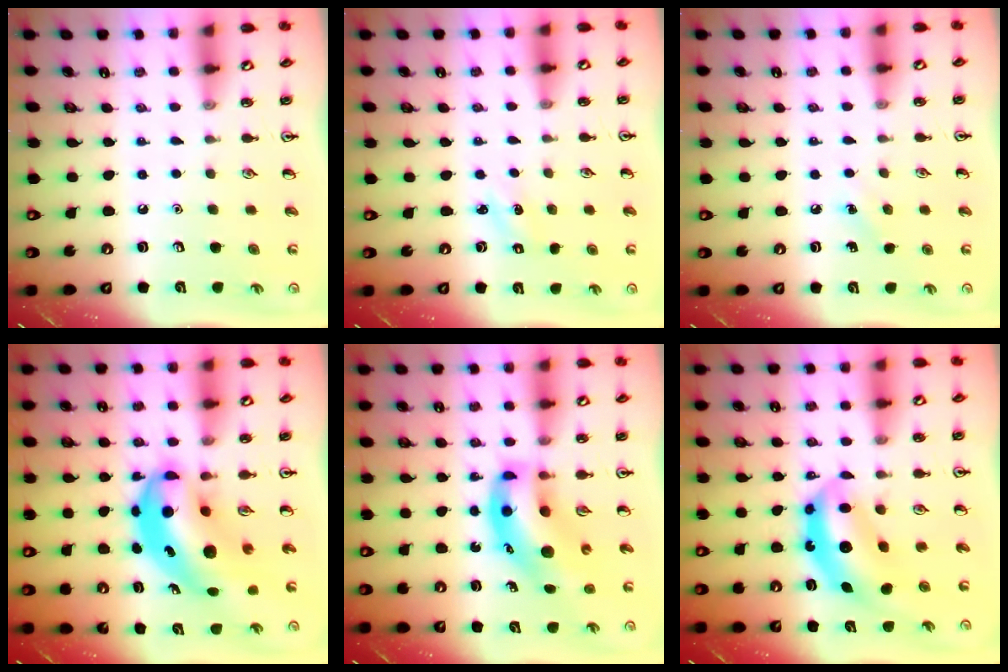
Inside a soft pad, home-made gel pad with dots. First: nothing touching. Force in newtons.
{"total": 1.3, "press": 1.2, "slide": 0.4}
{"total": 5.2, "press": 4.9, "slide": 1.7}
{"total": 10.3, "press": 9.9, "slide": 3.0}
{"total": 12.9, "press": 12.5, "slide": 3.5}
{"total": 9.4, "press": 9.0, "slide": 3.0}